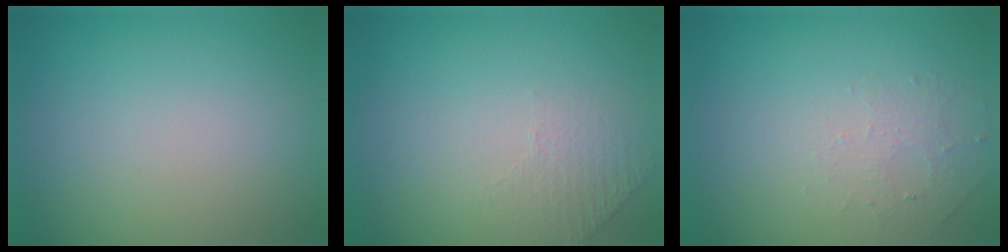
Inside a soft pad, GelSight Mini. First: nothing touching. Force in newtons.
{"total": 1.2, "press": 0.7, "slide": 0.9}
{"total": 1.3, "press": 0.7, "slide": 1.2}